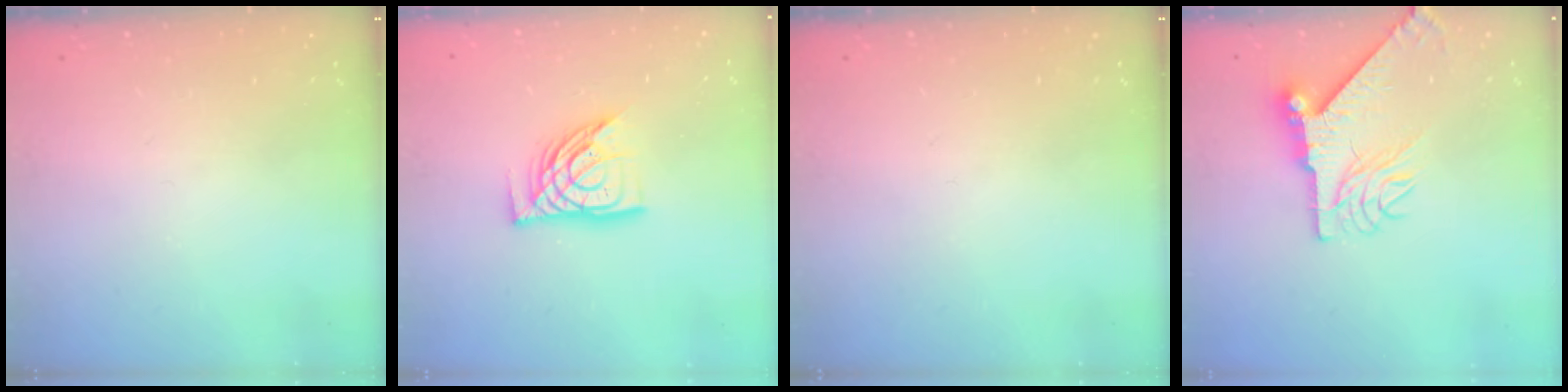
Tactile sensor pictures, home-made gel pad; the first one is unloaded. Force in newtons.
{"total": 12.1, "press": 12.0, "slide": 1.4}
{"total": 0.0}
{"total": 10.0, "press": 9.8, "slide": 1.6}